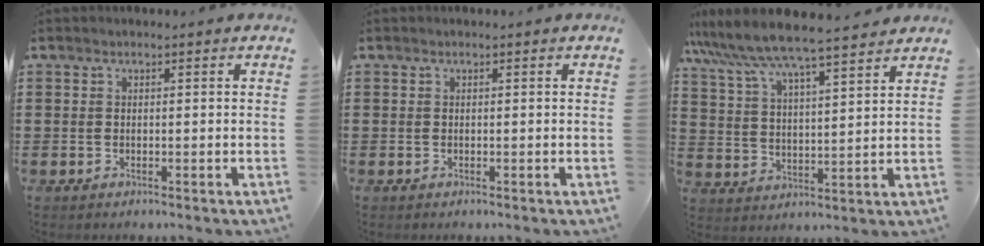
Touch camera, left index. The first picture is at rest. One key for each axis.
{"total": 0.0}
{"total": 6.8, "fx": 6.3, "fy": -0.1, "fz": 2.5, "tx": -0.075, "ty": -0.035, "tz": 0.106}